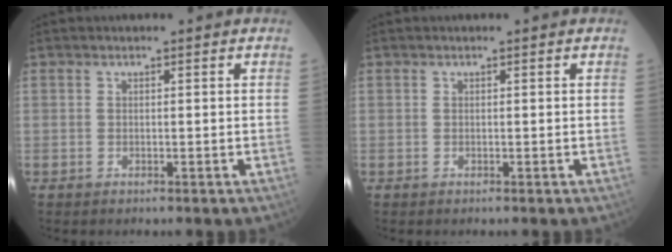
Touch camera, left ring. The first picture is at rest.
{"total": 0.0}